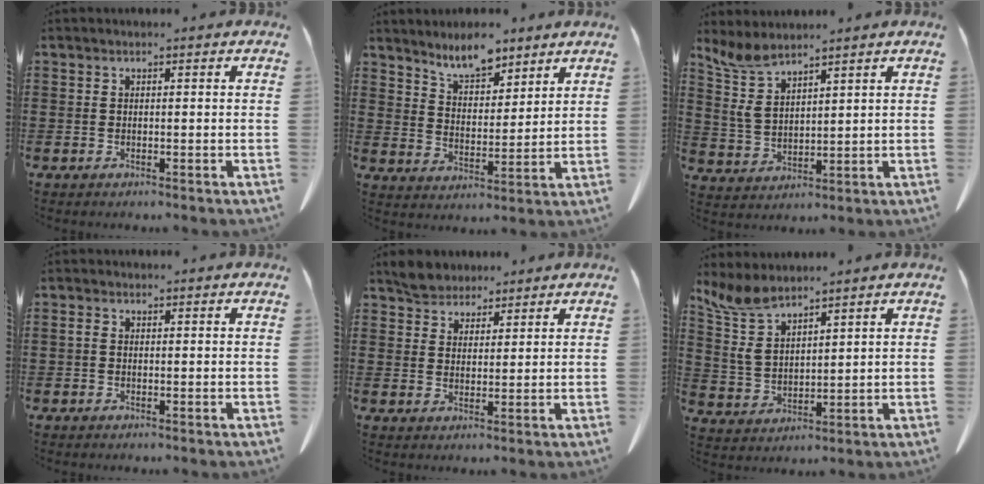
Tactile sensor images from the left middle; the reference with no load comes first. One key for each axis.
{"total": 6.2, "fx": 5.7, "fy": 1.7, "fz": 1.9, "tx": -0.048, "ty": -0.022, "tz": 0.105}
{"total": 6.3, "fx": 4.0, "fy": 2.9, "fz": 3.9, "tx": -0.097, "ty": -0.009, "tz": 0.073}
{"total": 1.0, "fx": -0.1, "fy": 0.6, "fz": 0.8, "tx": -0.018, "ty": 0.000, "tz": -0.002}
{"total": 4.0, "fx": 3.6, "fy": 1.7, "fz": 0.3, "tx": -0.021, "ty": -0.001, "tz": 0.069}
{"total": 7.3, "fx": 4.9, "fy": 3.3, "fz": 4.3, "tx": -0.115, "ty": -0.016, "tz": 0.088}